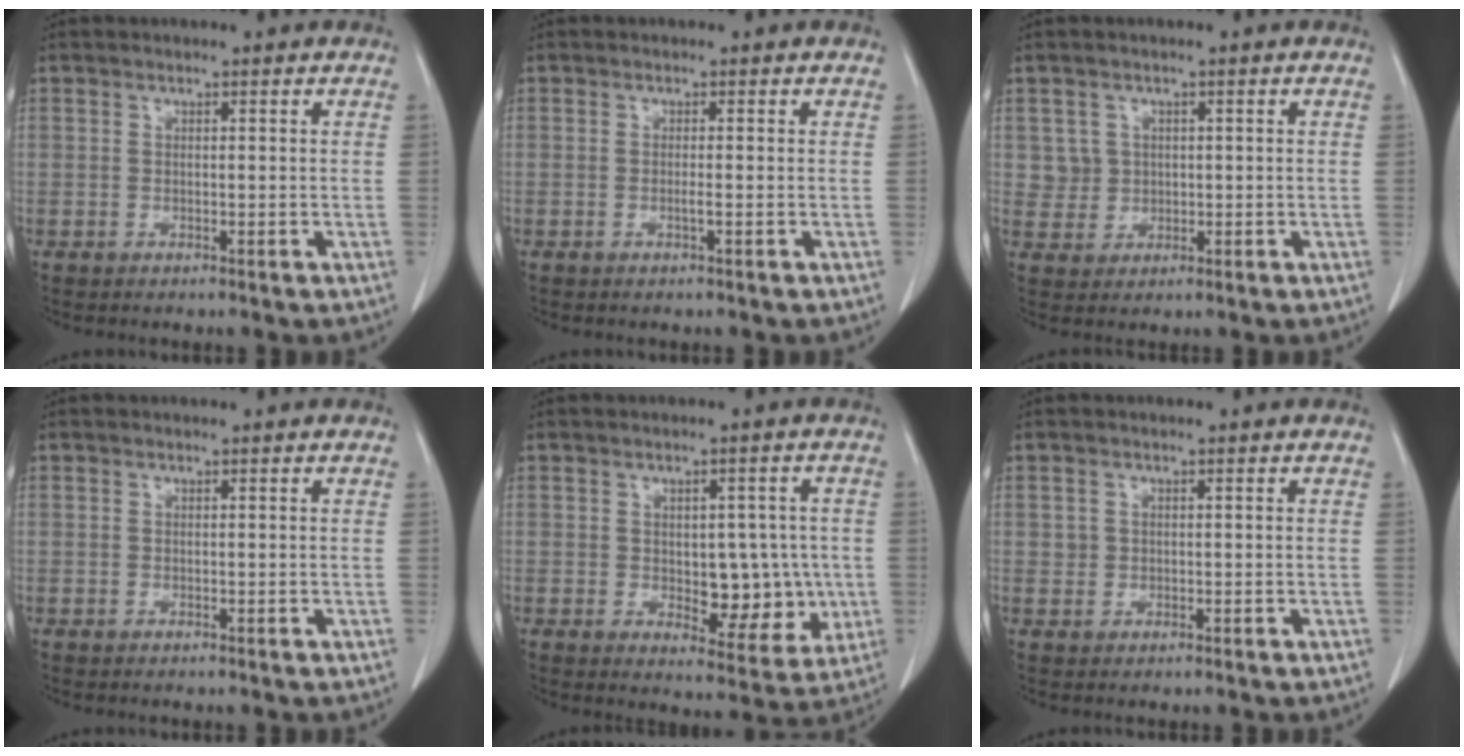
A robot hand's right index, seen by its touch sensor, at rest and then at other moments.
{"total": 0.8, "force": [-0.3, -0.1, 0.7], "torque": [-0.016, 0.000, -0.006]}
{"total": 3.2, "force": [0.7, 3.1, 0.1], "torque": [0.006, 0.005, 0.016]}
{"total": 0.0}
{"total": 8.4, "force": [-0.7, 4.6, 6.9], "torque": [-0.071, 0.007, 0.003]}
{"total": 1.1, "force": [0.1, 1.1, 0.2], "torque": [-0.002, 0.004, 0.003]}